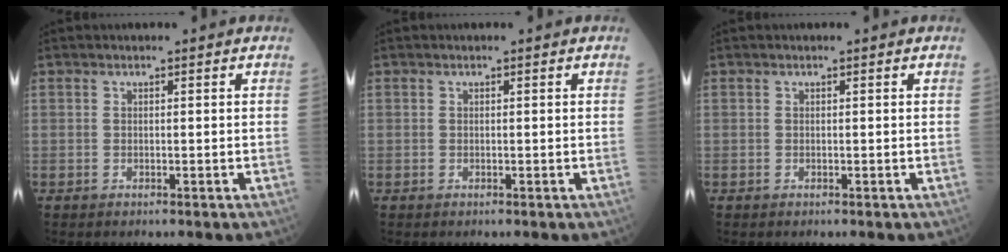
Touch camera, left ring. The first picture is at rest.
{"total": 0.0}
{"total": 0.0}